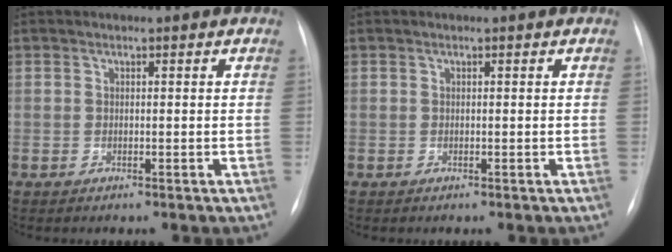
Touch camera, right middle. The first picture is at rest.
{"total": 0.0}